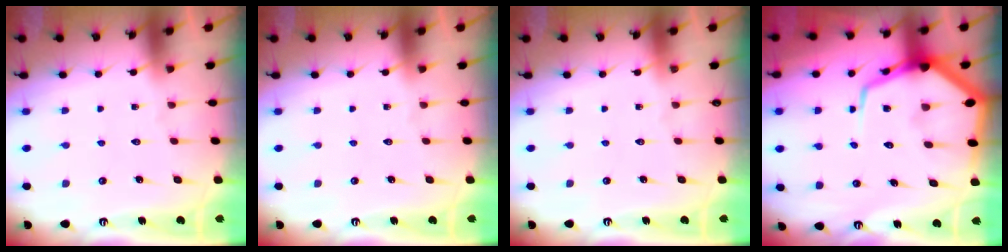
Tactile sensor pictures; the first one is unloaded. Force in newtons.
{"total": 0.0}
{"total": 0.0}
{"total": 13.3, "press": 13.3, "slide": 1.2}